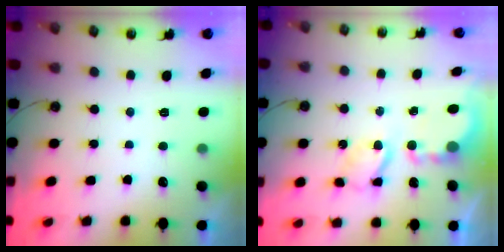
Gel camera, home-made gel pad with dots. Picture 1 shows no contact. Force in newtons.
{"total": 5.7, "press": 5.7, "slide": 0.4}